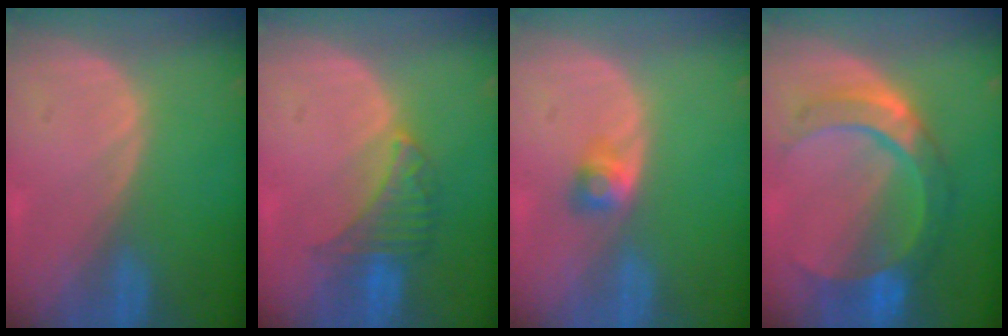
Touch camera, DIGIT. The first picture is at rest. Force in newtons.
{"total": 5.1, "press": 5.1, "slide": 0.5}
{"total": 2.7, "press": 2.4, "slide": 1.1}
{"total": 8.5, "press": 8.5, "slide": 0.5}